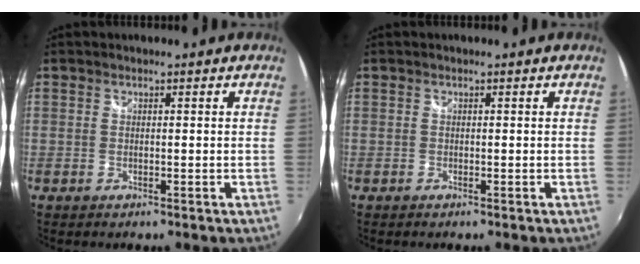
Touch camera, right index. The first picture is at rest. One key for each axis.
{"total": 0.0}